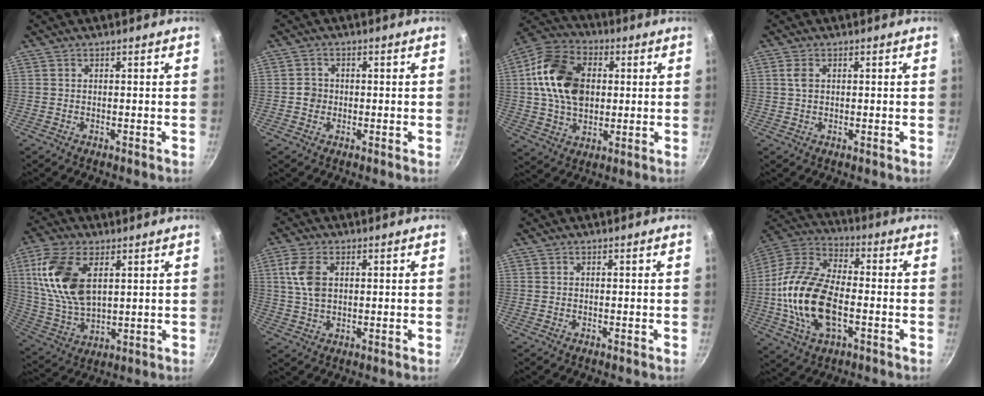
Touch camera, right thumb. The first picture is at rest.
{"total": 2.4, "force": [-0.5, 2.2, 0.8], "torque": [0.000, 0.009, -0.011]}
{"total": 17.4, "force": [2.4, 12.3, 12.0], "torque": [-0.193, 0.012, 0.032]}
{"total": 2.2, "force": [0.6, 1.4, 1.6], "torque": [-0.033, 0.003, 0.009]}
{"total": 15.8, "force": [5.0, 8.7, 12.2], "torque": [-0.228, -0.012, 0.107]}
{"total": 7.0, "force": [1.7, 4.2, 5.4], "torque": [-0.107, 0.002, 0.032]}
{"total": 0.0}
{"total": 19.5, "force": [-3.2, 10.6, 16.0], "torque": [-0.305, 0.032, -0.072]}